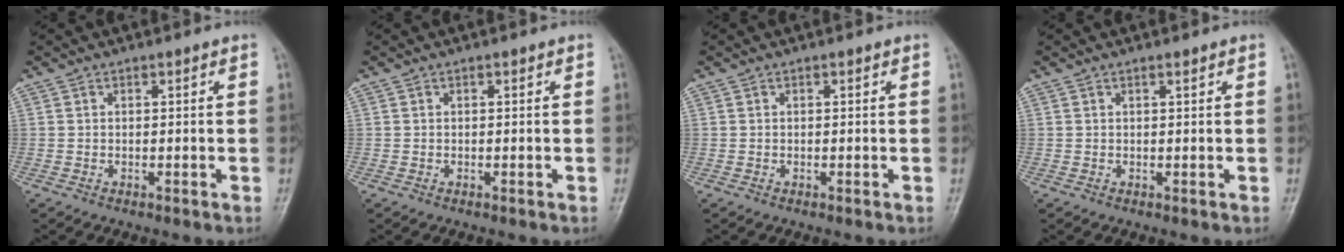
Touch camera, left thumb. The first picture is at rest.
{"total": 0.0}
{"total": 0.0}
{"total": 0.5, "force": [0.4, 0.1, 0.3], "torque": [-0.008, -0.002, 0.007]}